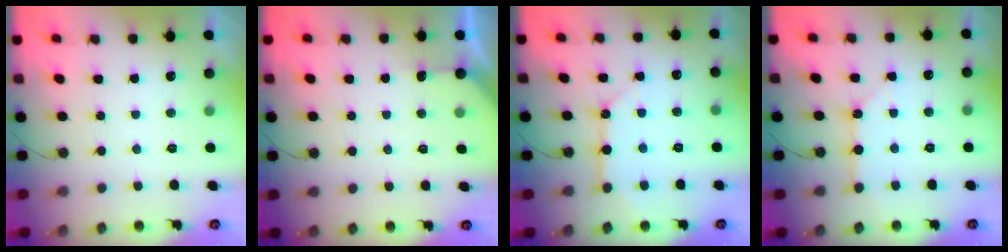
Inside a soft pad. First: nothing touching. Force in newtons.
{"total": 2.3, "press": 2.3, "slide": 0.3}
{"total": 8.9, "press": 8.8, "slide": 0.6}
{"total": 2.7, "press": 2.6, "slide": 0.3}